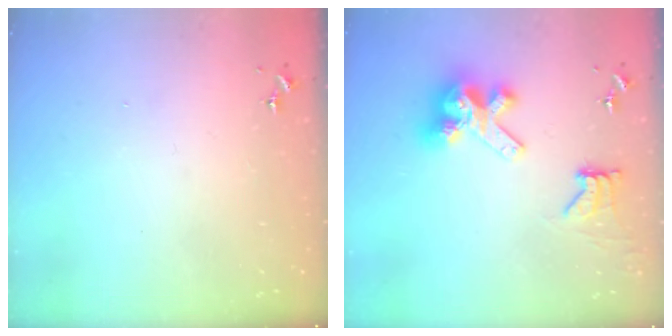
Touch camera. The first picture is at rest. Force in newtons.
{"total": 12.1, "press": 12.0, "slide": 0.6}